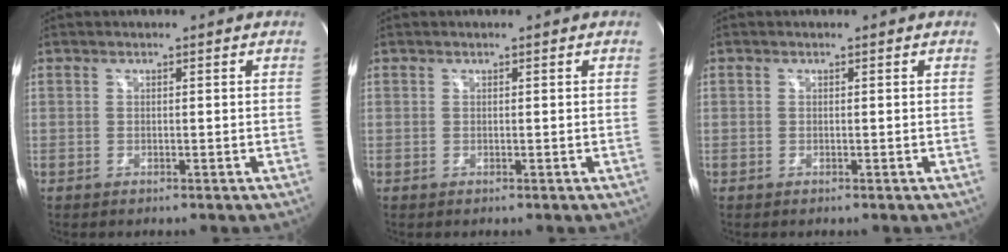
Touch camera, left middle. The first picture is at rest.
{"total": 0.0}
{"total": 0.5, "force": [-0.2, -0.2, -0.5], "torque": [0.011, -0.004, -0.005]}